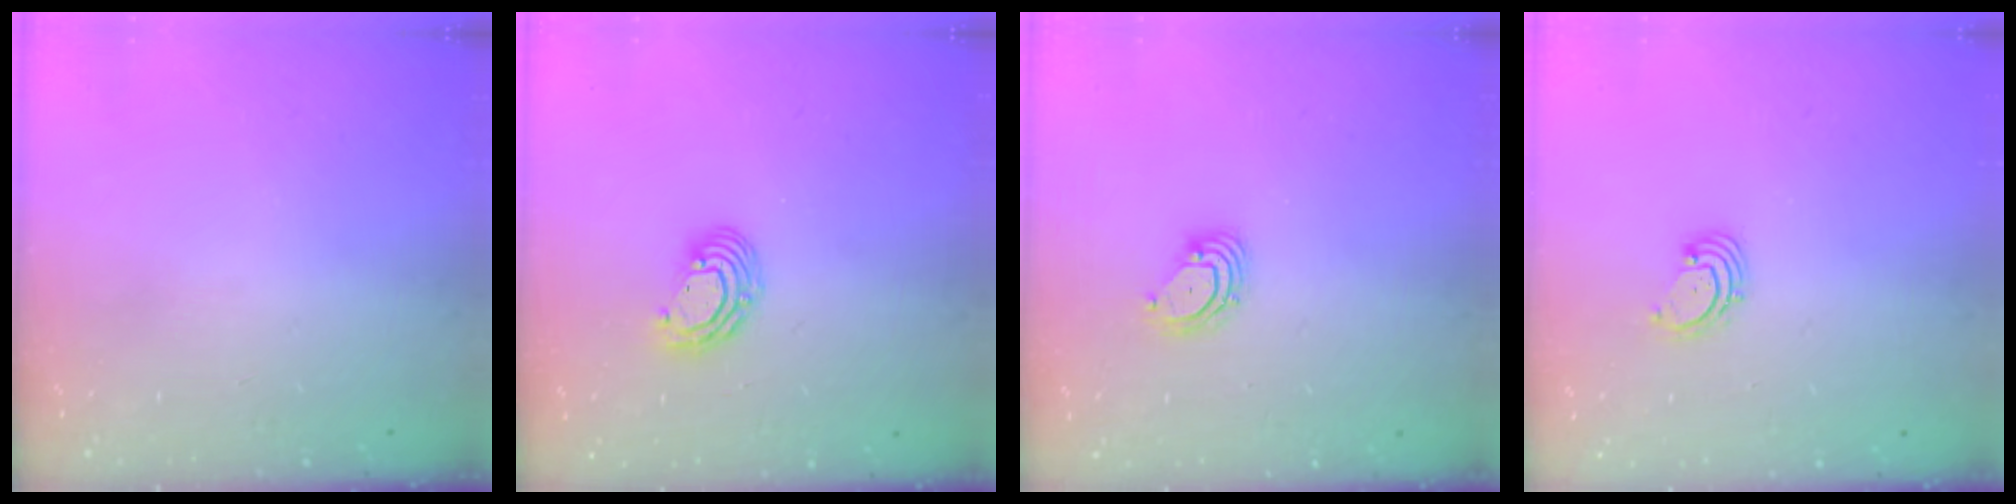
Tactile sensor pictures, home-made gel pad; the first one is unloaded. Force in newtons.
{"total": 6.9, "press": 6.9, "slide": 0.8}
{"total": 3.3, "press": 3.3, "slide": 0.3}
{"total": 1.6, "press": 1.6, "slide": 0.2}